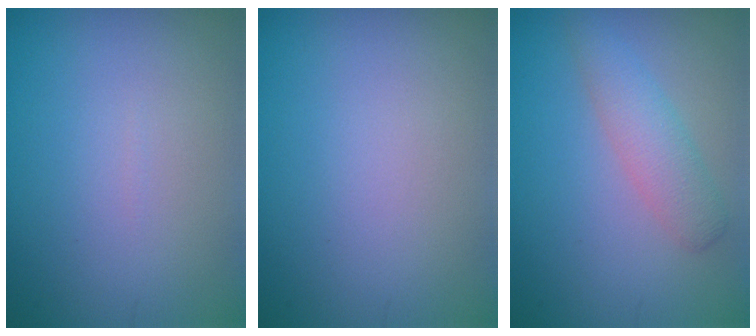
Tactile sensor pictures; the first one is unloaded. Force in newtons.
{"total": 0.0}
{"total": 2.8, "press": 2.8, "slide": 0.1}